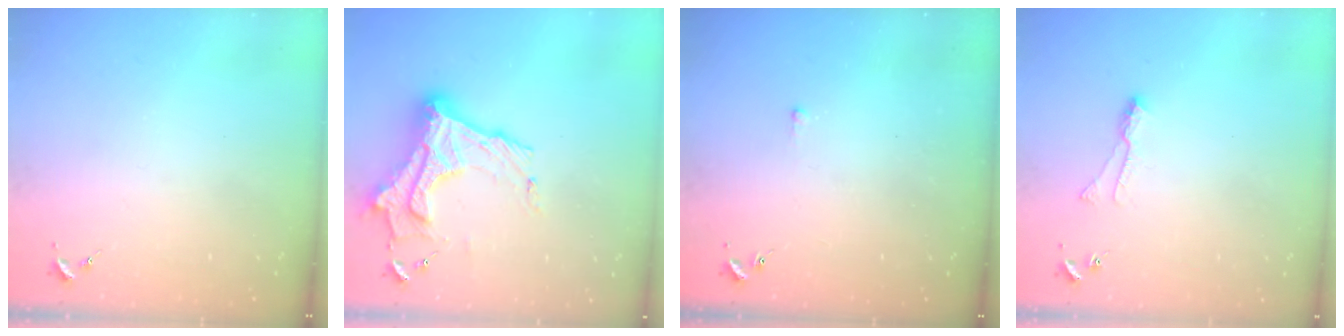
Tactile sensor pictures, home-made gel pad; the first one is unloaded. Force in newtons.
{"total": 21.6, "press": 21.5, "slide": 1.9}
{"total": 1.6, "press": 1.6, "slide": 0.2}
{"total": 6.2, "press": 6.1, "slide": 0.8}